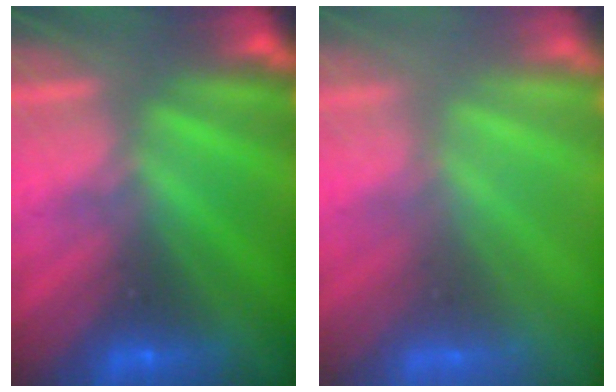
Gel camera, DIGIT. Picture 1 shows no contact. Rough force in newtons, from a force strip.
{"total": 3.4}